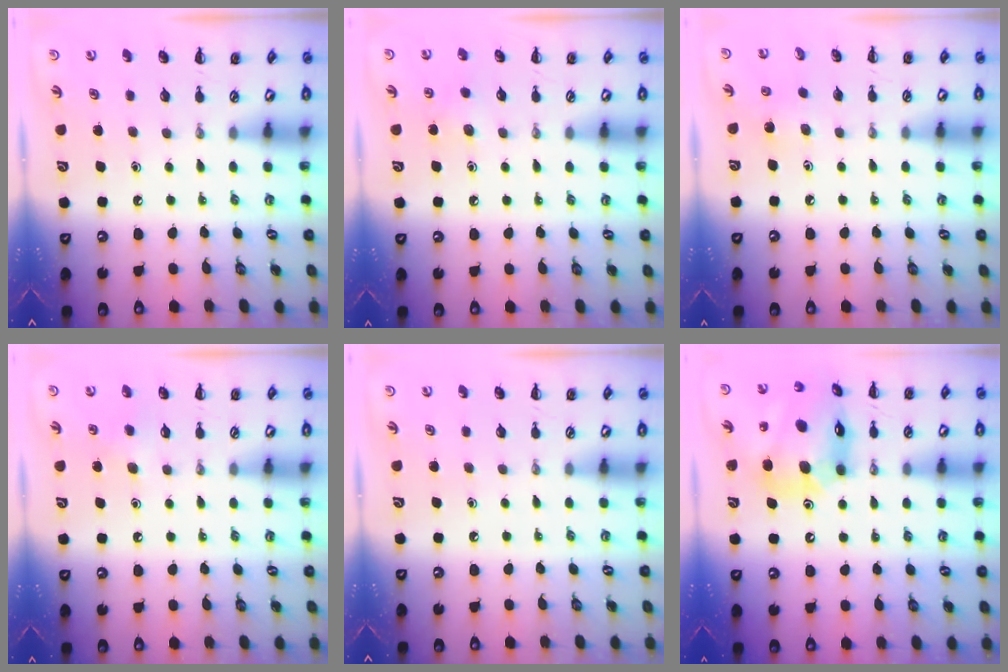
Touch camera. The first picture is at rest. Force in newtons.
{"total": 6.1, "press": 5.8, "slide": 1.8}
{"total": 4.4, "press": 4.2, "slide": 1.4}
{"total": 5.2, "press": 4.9, "slide": 1.6}
{"total": 0.0}
{"total": 18.2, "press": 17.6, "slide": 4.8}